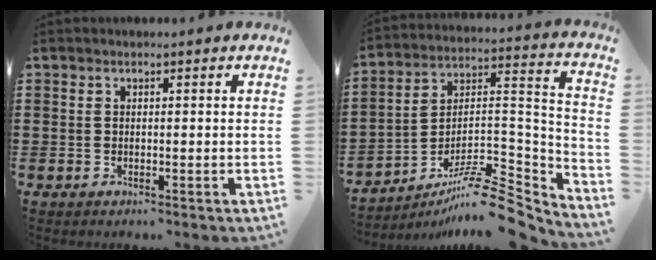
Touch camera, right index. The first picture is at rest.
{"total": 9.8, "force": [-8.0, 2.2, 5.2], "torque": [-0.076, 0.016, -0.155]}